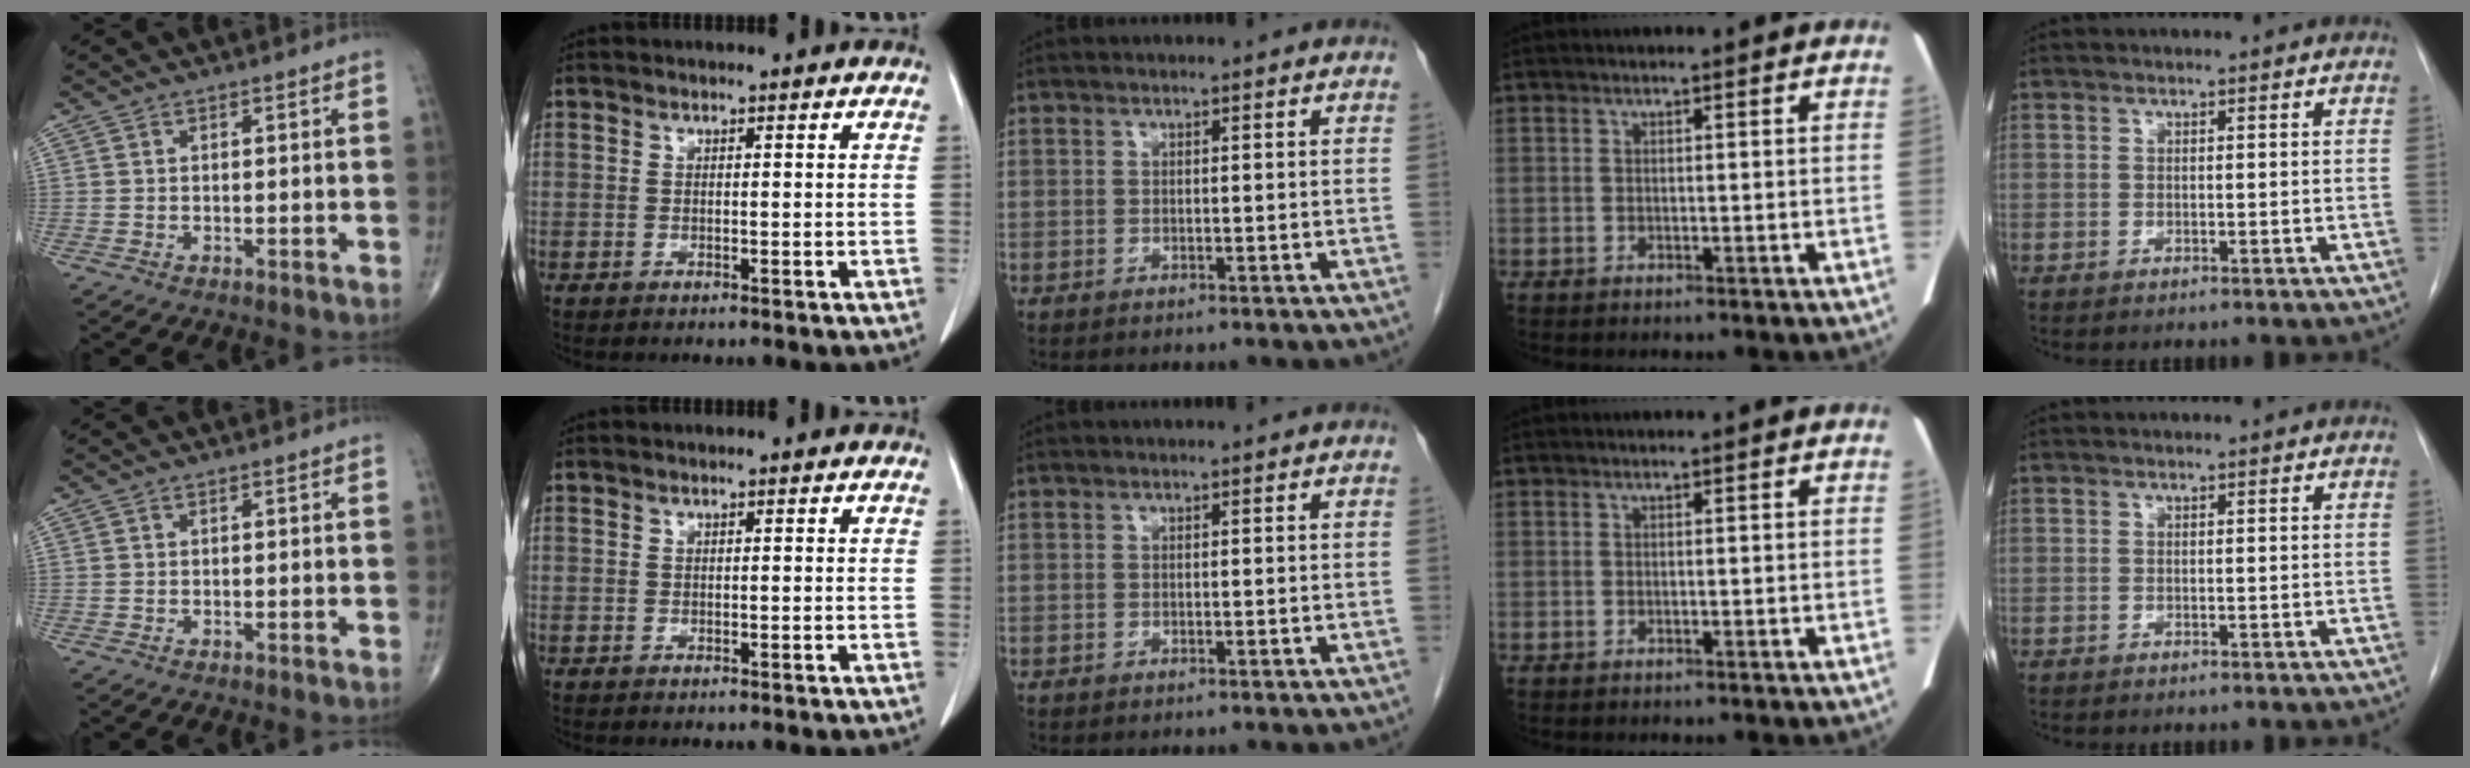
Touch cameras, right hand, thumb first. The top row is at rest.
{}